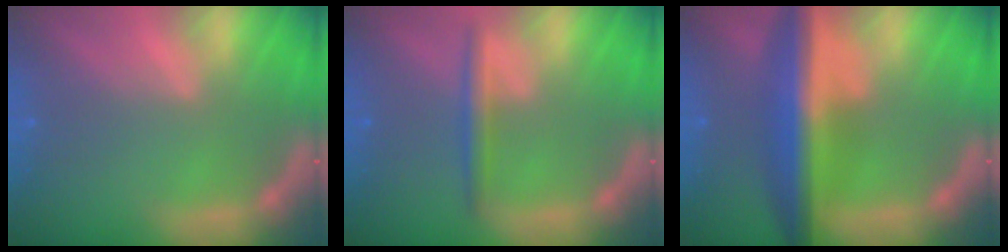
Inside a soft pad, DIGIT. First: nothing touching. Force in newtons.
{"total": 2.4}
{"total": 9.5}